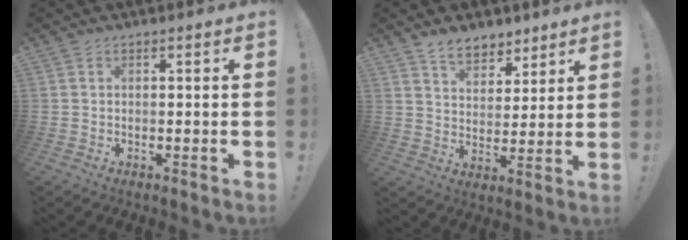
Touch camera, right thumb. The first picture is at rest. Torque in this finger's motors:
{"motor_torque": [-0.83, 0.87, 0.78, 0.59, -0.01]}